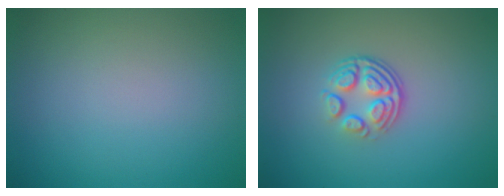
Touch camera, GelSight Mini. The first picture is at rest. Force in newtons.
{"total": 3.7, "press": 2.6, "slide": 2.6}